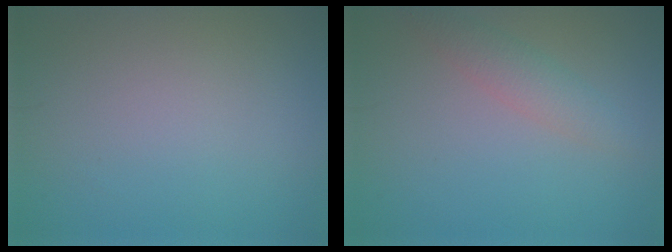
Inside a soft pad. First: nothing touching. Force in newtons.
{"total": 2.2, "press": 2.2, "slide": 0.1}